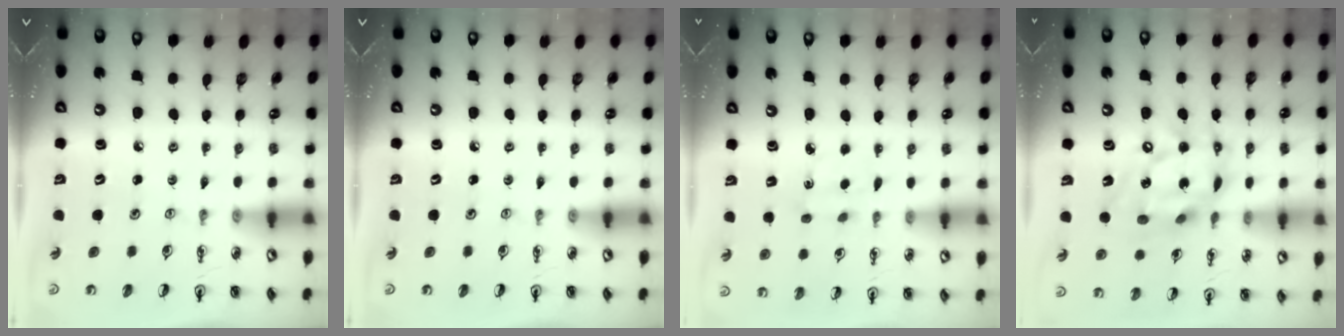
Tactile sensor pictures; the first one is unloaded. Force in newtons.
{"total": 0.0}
{"total": 2.3, "press": 2.3, "slide": 0.4}
{"total": 16.3, "press": 16.3, "slide": 1.1}